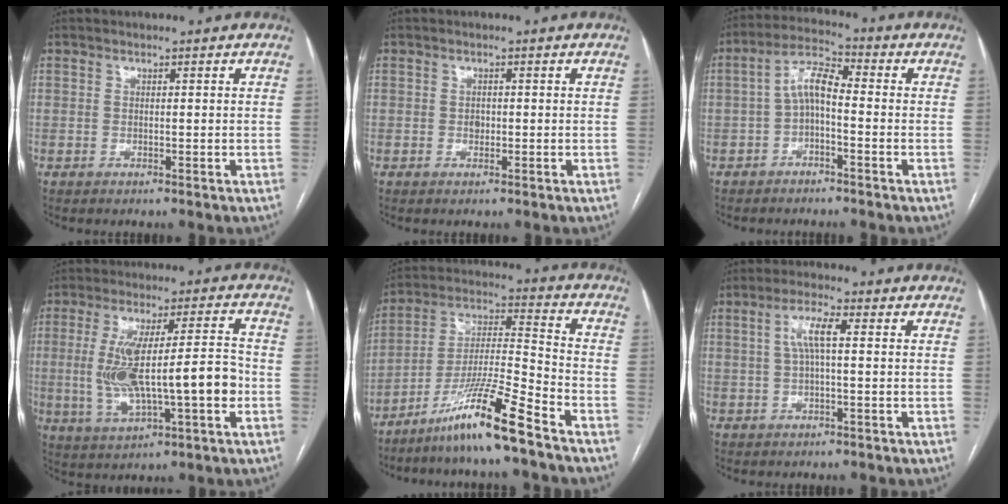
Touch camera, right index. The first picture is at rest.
{"total": 0.9, "force": [0.0, 0.7, 0.6], "torque": [-0.006, 0.003, 0.002]}
{"total": 6.1, "force": [-0.8, 2.0, 5.7], "torque": [-0.111, 0.028, -0.020]}
{"total": 14.5, "force": [-1.6, 3.1, 14.1], "torque": [-0.264, 0.020, -0.013]}
{"total": 14.0, "force": [-9.9, -0.8, 9.8], "torque": [-0.191, -0.015, -0.181]}
{"total": 4.8, "force": [0.8, 0.7, 4.7], "torque": [-0.092, 0.013, 0.016]}